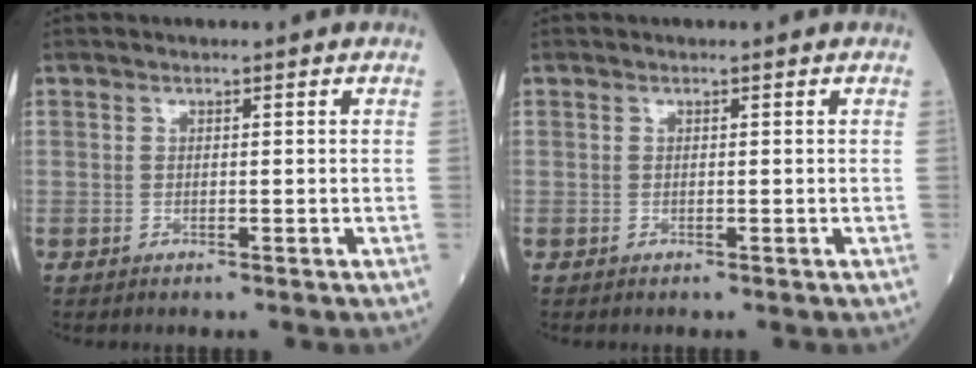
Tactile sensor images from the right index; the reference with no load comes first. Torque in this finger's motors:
{"motor_torque": [0.00, 0.00, 0.00, 0.00]}